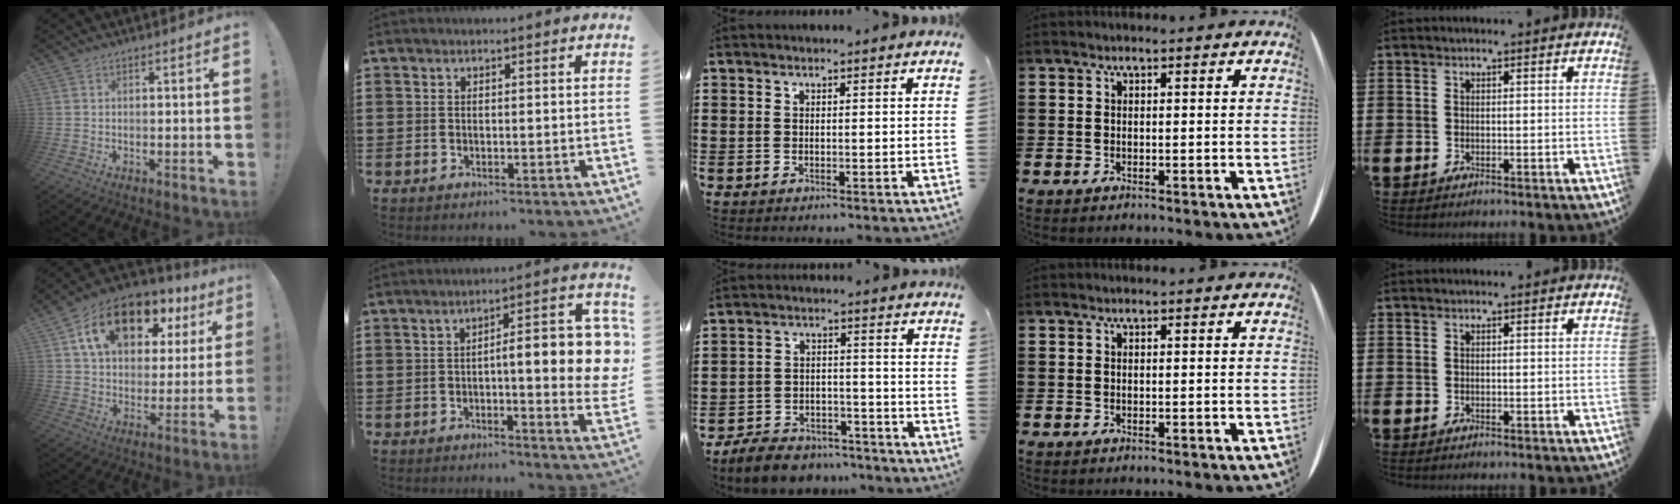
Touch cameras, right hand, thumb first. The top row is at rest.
{"thumb": {"total": 17.9, "force": [9.4, 10.8, 10.8], "torque": [-0.168, -0.045, 0.167]}, "index": {"total": 10.9, "force": [0.5, 2.7, 10.5], "torque": [-0.150, -0.007, 0.005]}, "middle": {"total": 6.7, "force": [-6.3, 1.5, 1.3], "torque": [-0.027, 0.018, -0.126]}}